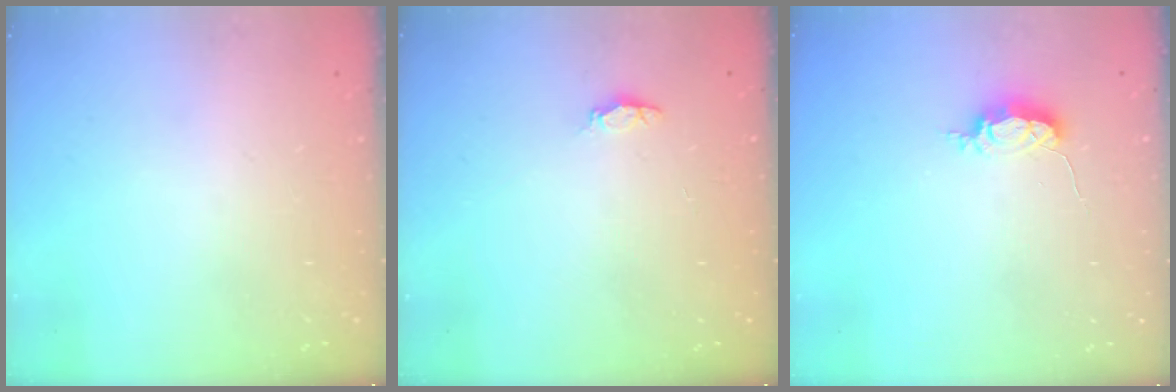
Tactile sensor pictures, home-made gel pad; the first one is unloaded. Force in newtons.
{"total": 1.2, "press": 1.1, "slide": 0.4}
{"total": 5.2, "press": 5.1, "slide": 0.4}